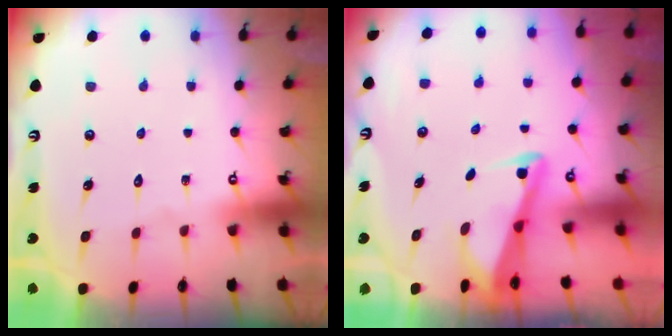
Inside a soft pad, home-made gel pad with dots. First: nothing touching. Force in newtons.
{"total": 3.0, "press": 3.0, "slide": 0.3}